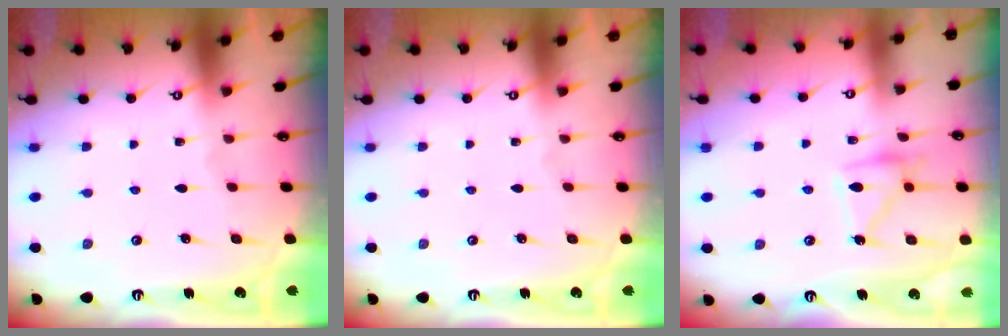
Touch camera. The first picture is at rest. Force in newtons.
{"total": 0.0}
{"total": 13.8, "press": 13.8, "slide": 0.8}